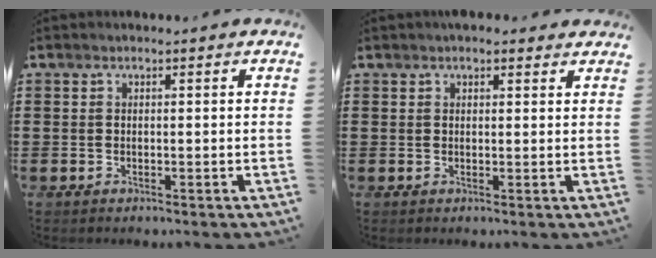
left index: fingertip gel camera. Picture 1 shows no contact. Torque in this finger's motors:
{"motor_torque": [2.14, 0.00, 0.70, 0.06]}